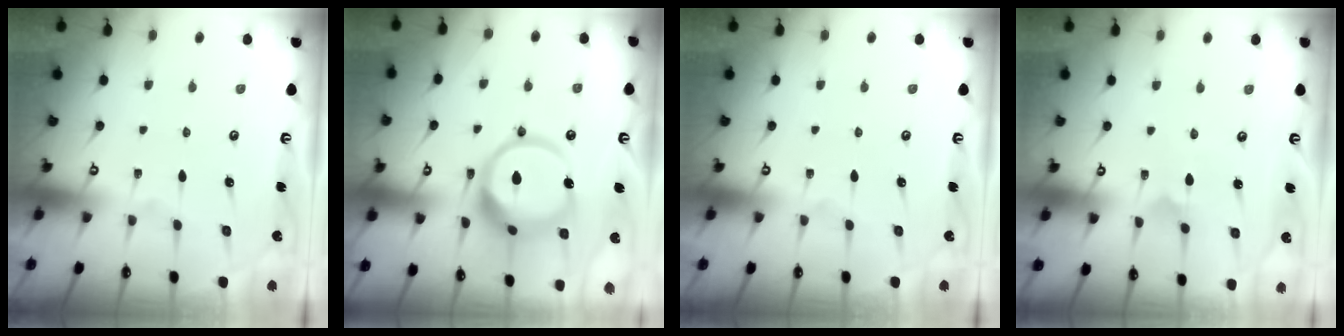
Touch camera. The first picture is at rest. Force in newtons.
{"total": 17.2, "press": 17.1, "slide": 2.0}
{"total": 0.0}
{"total": 2.9, "press": 2.9, "slide": 0.2}